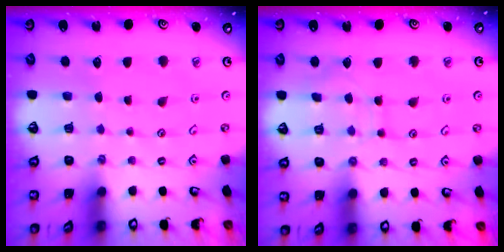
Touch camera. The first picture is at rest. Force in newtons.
{"total": 7.6, "press": 7.5, "slide": 0.9}